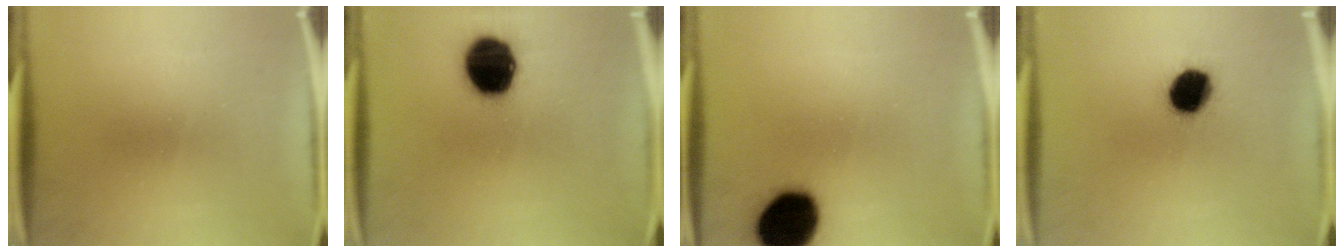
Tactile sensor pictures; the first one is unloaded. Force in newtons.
{"total": 16.5}
{"total": 18.3}
{"total": 10.7}